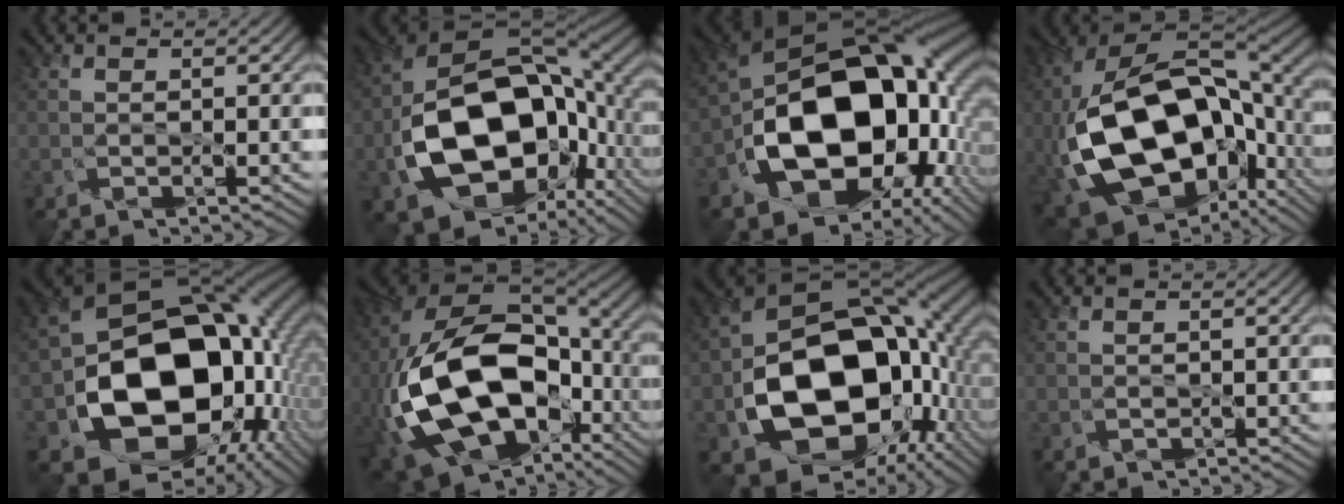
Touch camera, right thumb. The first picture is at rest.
{"total": 15.9, "force": [-2.8, 11.5, 10.6], "torque": [-0.193, -0.016, -0.051]}
{"total": 17.4, "force": [-3.6, 12.4, 11.6], "torque": [-0.204, -0.017, -0.047]}
{"total": 18.4, "force": [-2.0, 12.5, 13.4], "torque": [-0.322, -0.014, -0.021]}
{"total": 18.0, "force": [-1.9, 14.7, 10.2], "torque": [-0.194, -0.043, -0.003]}
{"total": 18.8, "force": [-3.5, 12.6, 13.6], "torque": [-0.337, -0.020, -0.047]}
{"total": 16.4, "force": [-2.7, 13.1, 9.6], "torque": [-0.153, -0.031, -0.034]}
{"total": 0.8, "force": [0.2, 0.0, -0.8], "torque": [0.016, 0.001, 0.002]}